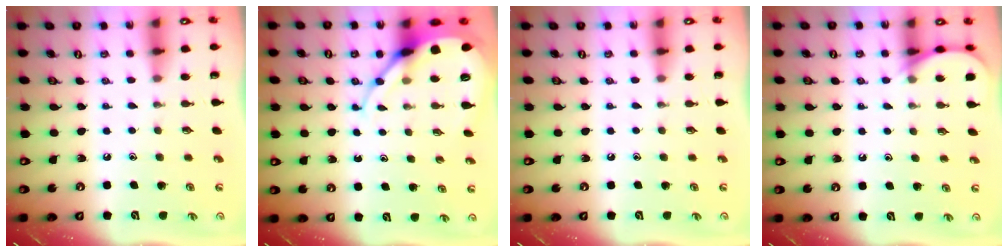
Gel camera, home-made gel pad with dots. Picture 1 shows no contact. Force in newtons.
{"total": 9.9, "press": 9.8, "slide": 1.2}
{"total": 0.0}
{"total": 6.1, "press": 6.0, "slide": 0.7}